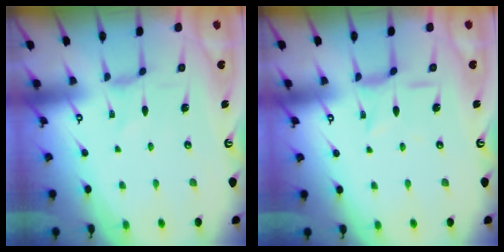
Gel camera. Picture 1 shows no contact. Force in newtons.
{"total": 5.3, "press": 5.3, "slide": 0.3}